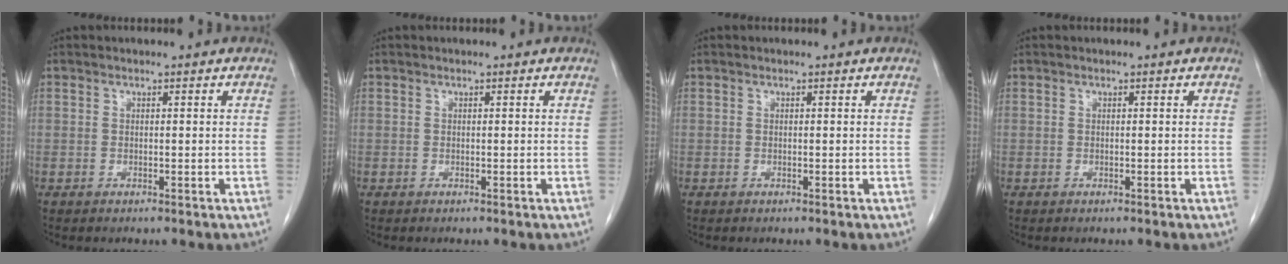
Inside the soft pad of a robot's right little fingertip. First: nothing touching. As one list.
[{"total": 0.0}, {"total": 0.0}, {"total": 0.0}]